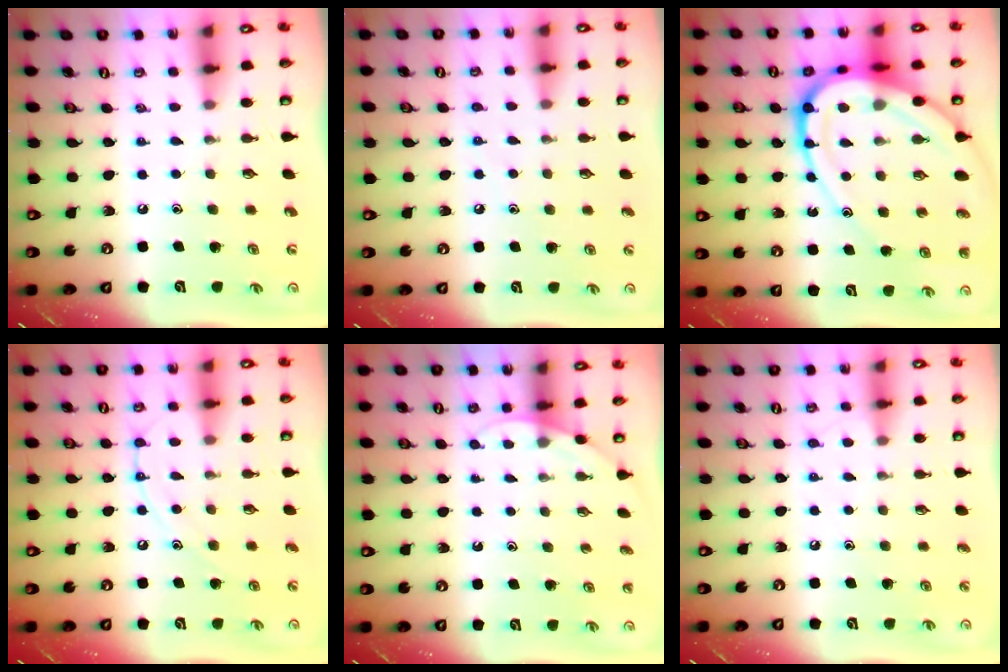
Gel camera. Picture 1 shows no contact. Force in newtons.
{"total": 5.4, "press": 5.3, "slide": 0.6}
{"total": 21.5, "press": 21.4, "slide": 2.2}
{"total": 8.8, "press": 8.8, "slide": 0.9}
{"total": 4.6, "press": 4.5, "slide": 0.4}
{"total": 6.1, "press": 6.1, "slide": 0.7}